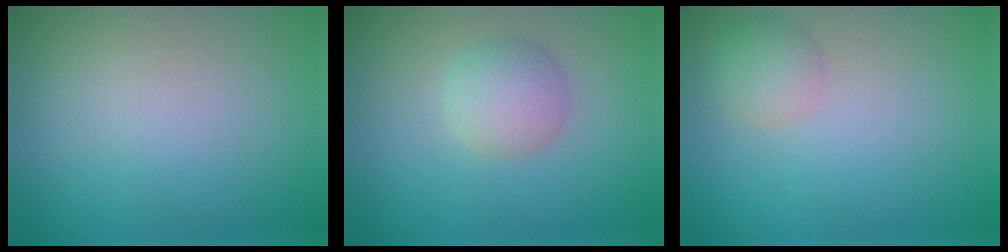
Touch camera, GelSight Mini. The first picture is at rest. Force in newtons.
{"total": 2.7, "press": 2.7, "slide": 0.1}
{"total": 1.9, "press": 1.9, "slide": 0.1}